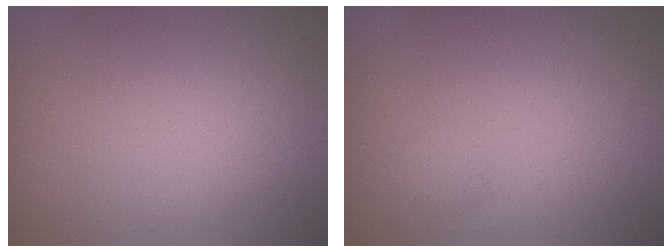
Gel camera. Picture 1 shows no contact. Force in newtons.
{"total": 0.5, "press": 0.5, "slide": 0.0}